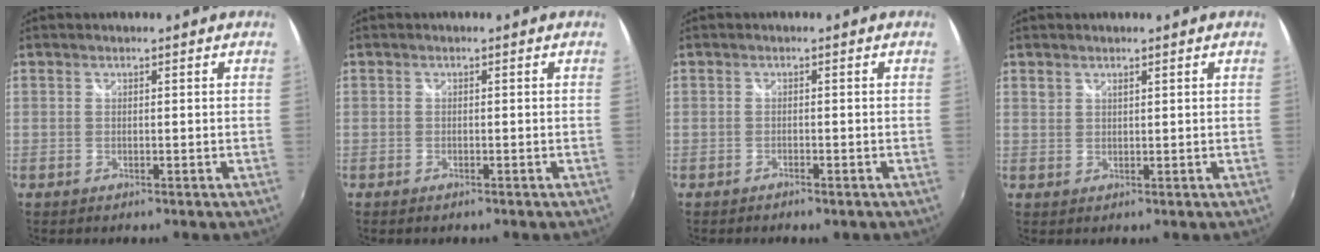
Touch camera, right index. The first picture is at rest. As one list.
[{"total": 0.9, "force": [-0.7, 0.4, 0.3], "torque": [-0.008, -0.004, -0.014]}, {"total": 1.4, "force": [-1.2, 0.5, 0.6], "torque": [-0.016, -0.004, -0.020]}, {"total": 1.1, "force": [0.9, 0.5, 0.2], "torque": [-0.002, 0.000, 0.015]}]